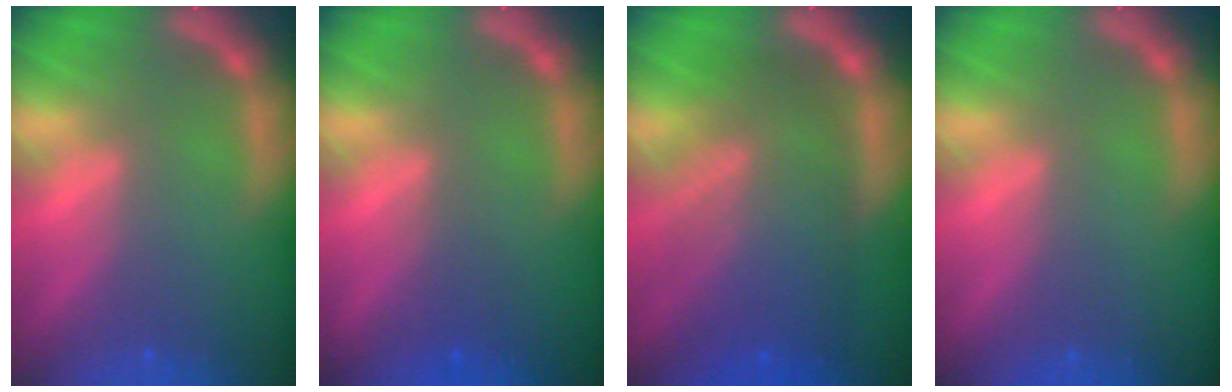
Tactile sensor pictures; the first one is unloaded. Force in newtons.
{"total": 1.5}
{"total": 9.5}
{"total": 0.0}